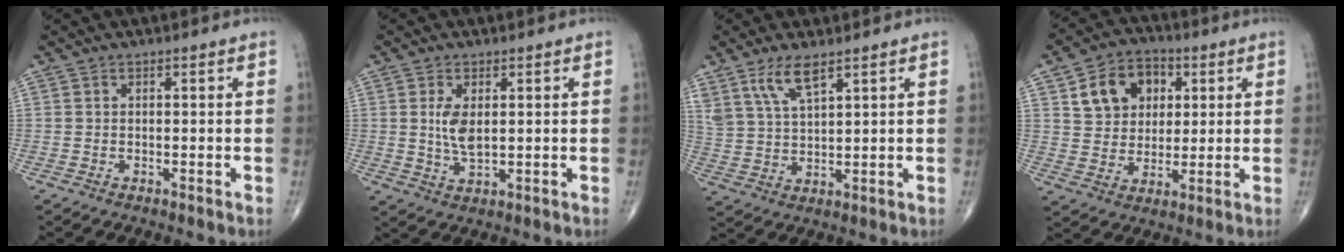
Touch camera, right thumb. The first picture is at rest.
{"total": 5.1, "force": [1.0, 2.4, 4.4], "torque": [-0.085, -0.011, 0.025]}
{"total": 6.8, "force": [4.5, 1.9, 4.7], "torque": [-0.096, -0.018, 0.096]}
{"total": 11.7, "force": [4.0, 9.0, 6.2], "torque": [-0.067, -0.004, 0.069]}